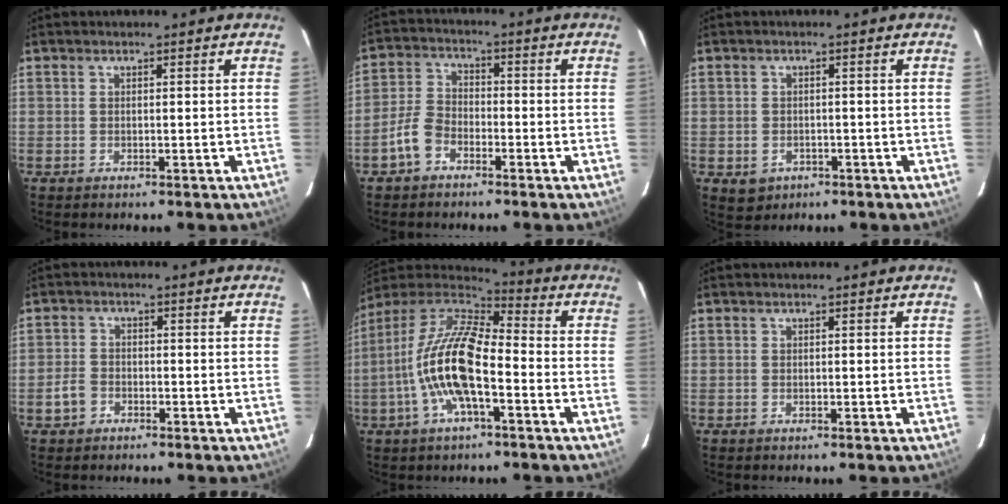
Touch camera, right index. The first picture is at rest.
{"total": 5.7, "force": [-3.4, 3.6, 2.9], "torque": [-0.069, 0.015, -0.070]}
{"total": 3.9, "force": [-1.5, 3.3, 1.3], "torque": [-0.031, 0.000, -0.011]}
{"total": 3.5, "force": [-1.9, 2.7, 1.2], "torque": [-0.031, 0.008, -0.033]}
{"total": 15.9, "force": [-4.3, 5.4, 14.4], "torque": [-0.281, -0.002, -0.087]}
{"total": 0.0}